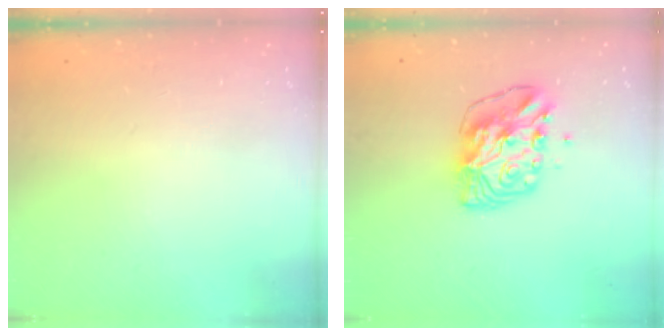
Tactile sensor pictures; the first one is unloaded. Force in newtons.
{"total": 8.5, "press": 8.4, "slide": 1.3}